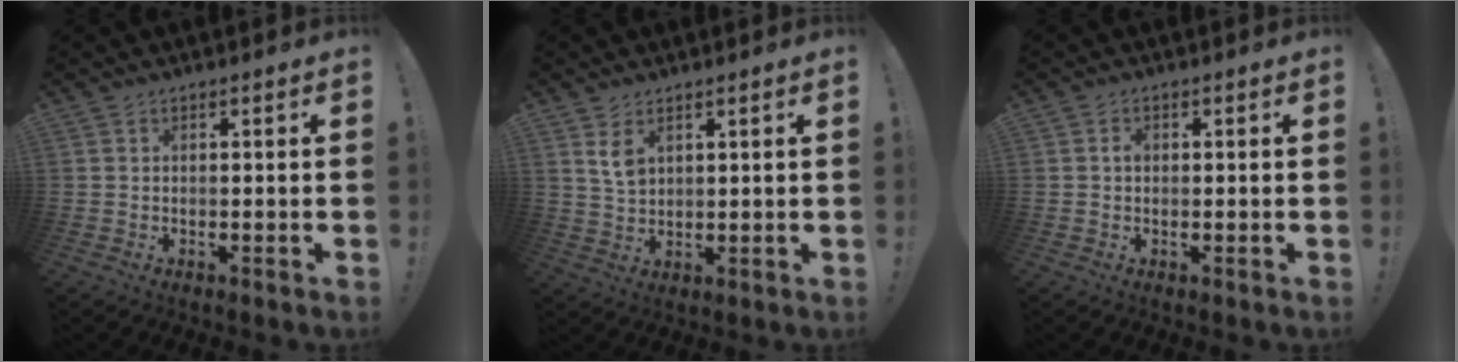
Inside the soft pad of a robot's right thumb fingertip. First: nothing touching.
{"total": 5.1, "force": [2.8, 3.0, 3.1], "torque": [-0.050, -0.014, 0.051]}
{"total": 1.4, "force": [0.0, 0.9, 1.1], "torque": [-0.024, 0.007, -0.002]}